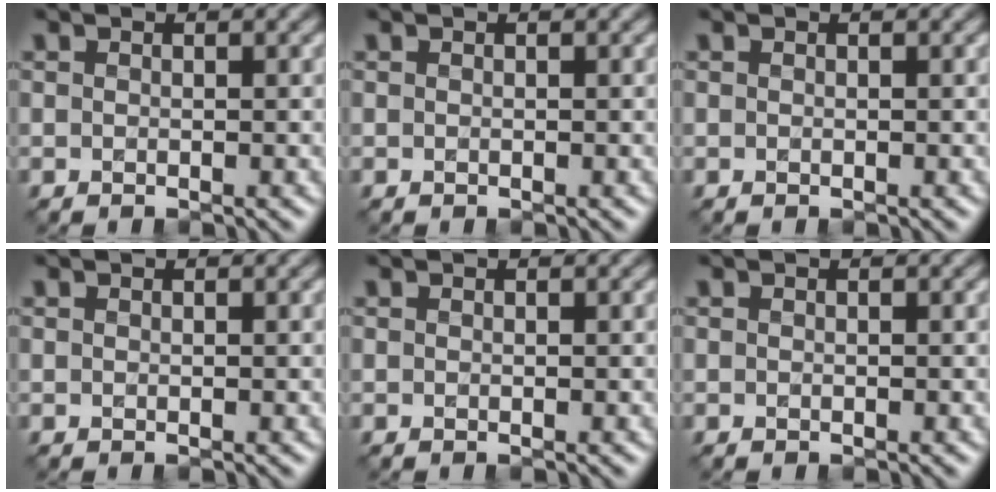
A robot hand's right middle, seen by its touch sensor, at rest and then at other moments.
{"total": 0.0}
{"total": 0.0}
{"total": 0.0}
{"total": 0.0}
{"total": 0.0}